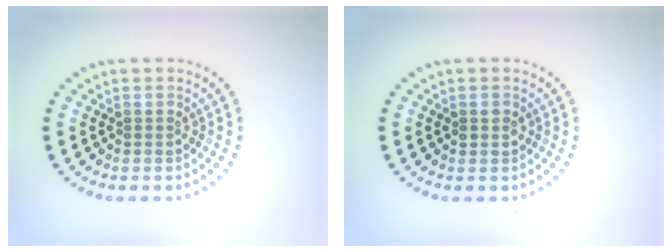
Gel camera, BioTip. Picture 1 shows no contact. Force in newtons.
{"total": 1.2, "press": 1.2, "slide": 0.2}